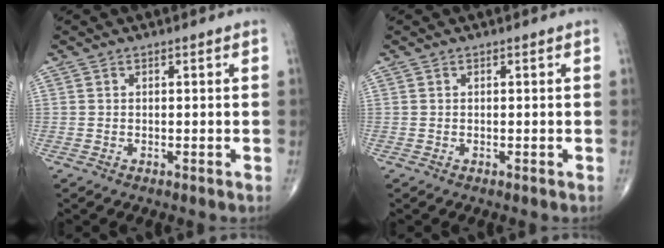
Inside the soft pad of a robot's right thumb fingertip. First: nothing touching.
{"total": 0.0}